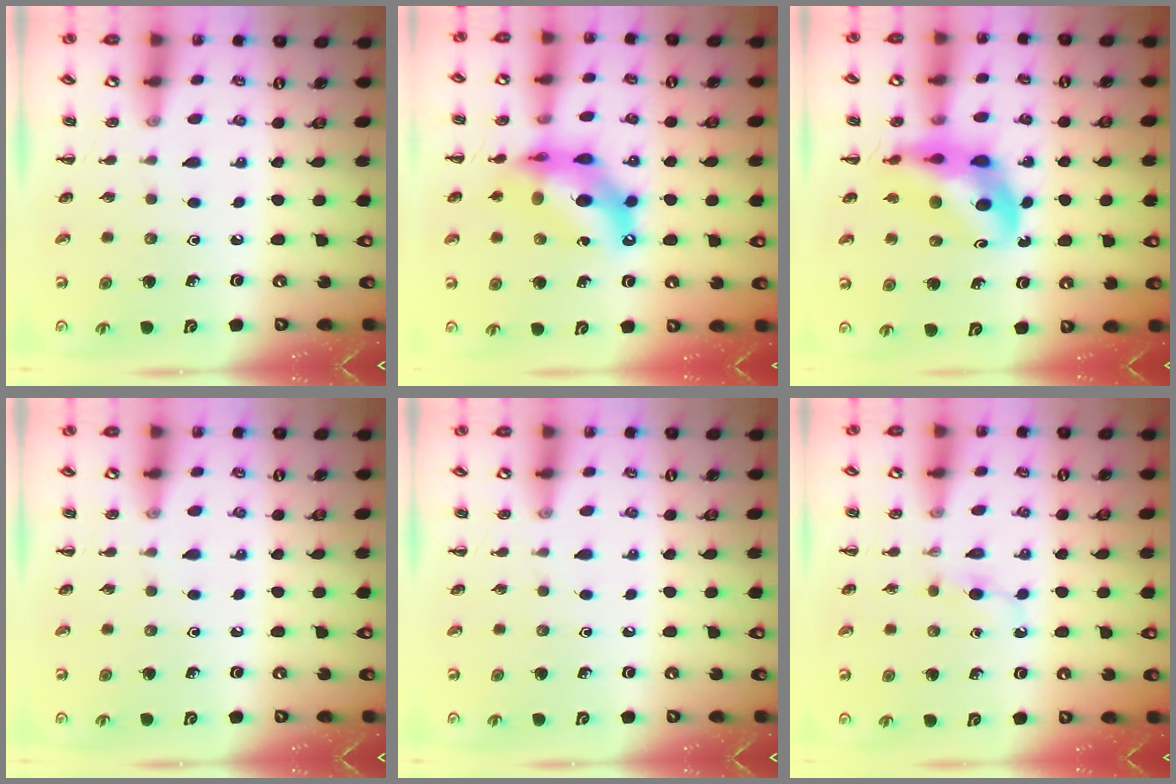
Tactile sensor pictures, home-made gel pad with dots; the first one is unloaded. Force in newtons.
{"total": 14.6, "press": 14.1, "slide": 3.8}
{"total": 13.0, "press": 12.5, "slide": 3.6}
{"total": 0.0}
{"total": 0.0}
{"total": 2.8, "press": 2.6, "slide": 1.1}